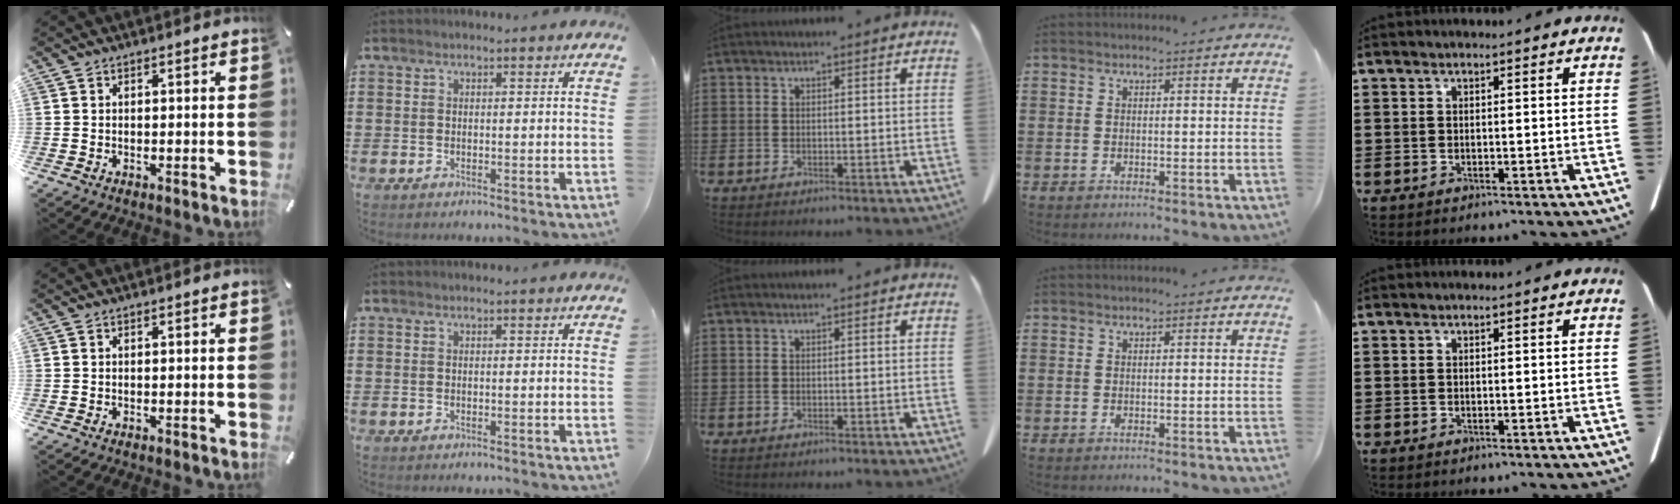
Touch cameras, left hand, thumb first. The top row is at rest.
{}